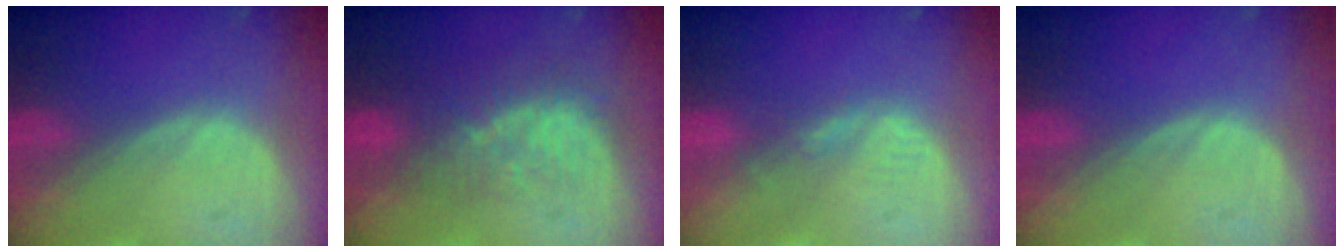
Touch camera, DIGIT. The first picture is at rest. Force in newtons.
{"total": 8.4, "press": 7.5, "slide": 3.8}
{"total": 1.6, "press": 1.6, "slide": 0.2}
{"total": 0.0}